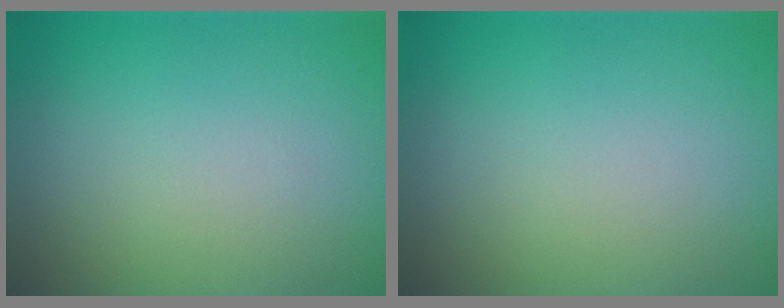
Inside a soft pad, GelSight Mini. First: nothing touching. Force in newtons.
{"total": 0.0}